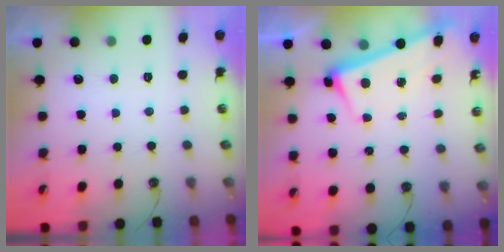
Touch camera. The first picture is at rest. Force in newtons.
{"total": 2.6, "press": 2.5, "slide": 0.7}